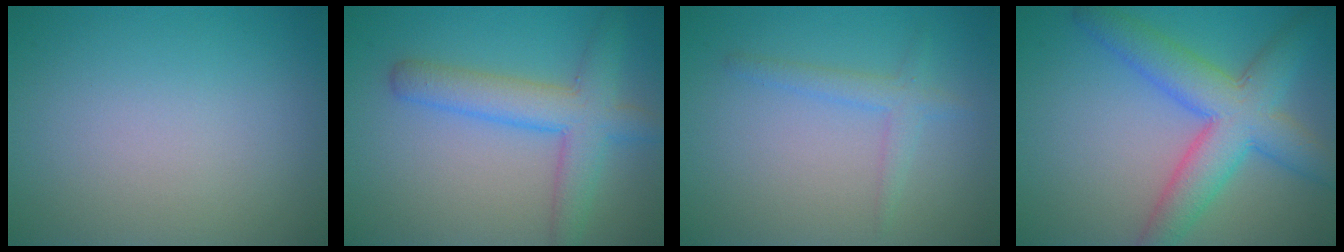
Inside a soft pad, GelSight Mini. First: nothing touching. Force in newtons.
{"total": 4.3, "press": 4.3, "slide": 0.2}
{"total": 2.0, "press": 2.0, "slide": 0.1}
{"total": 7.3, "press": 7.3, "slide": 0.3}